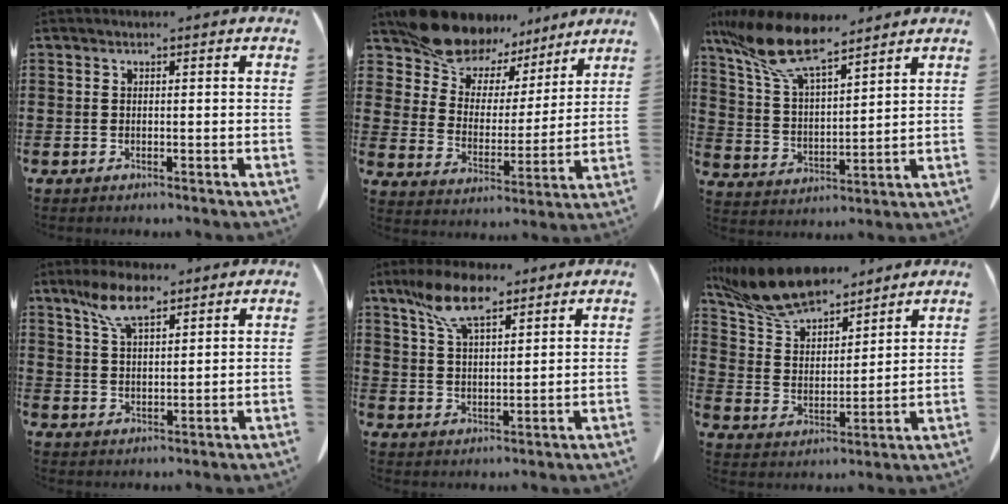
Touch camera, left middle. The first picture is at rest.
{"total": 12.5, "force": [11.1, 5.2, 2.8], "torque": [-0.099, -0.072, 0.208]}
{"total": 12.0, "force": [9.0, 3.2, 7.3], "torque": [-0.175, -0.030, 0.160]}
{"total": 7.3, "force": [5.0, 2.5, 4.7], "torque": [-0.105, 0.001, 0.092]}
{"total": 9.3, "force": [6.5, 3.4, 5.8], "torque": [-0.131, -0.004, 0.121]}
{"total": 10.3, "force": [9.1, 3.0, 3.7], "torque": [-0.110, -0.037, 0.173]}